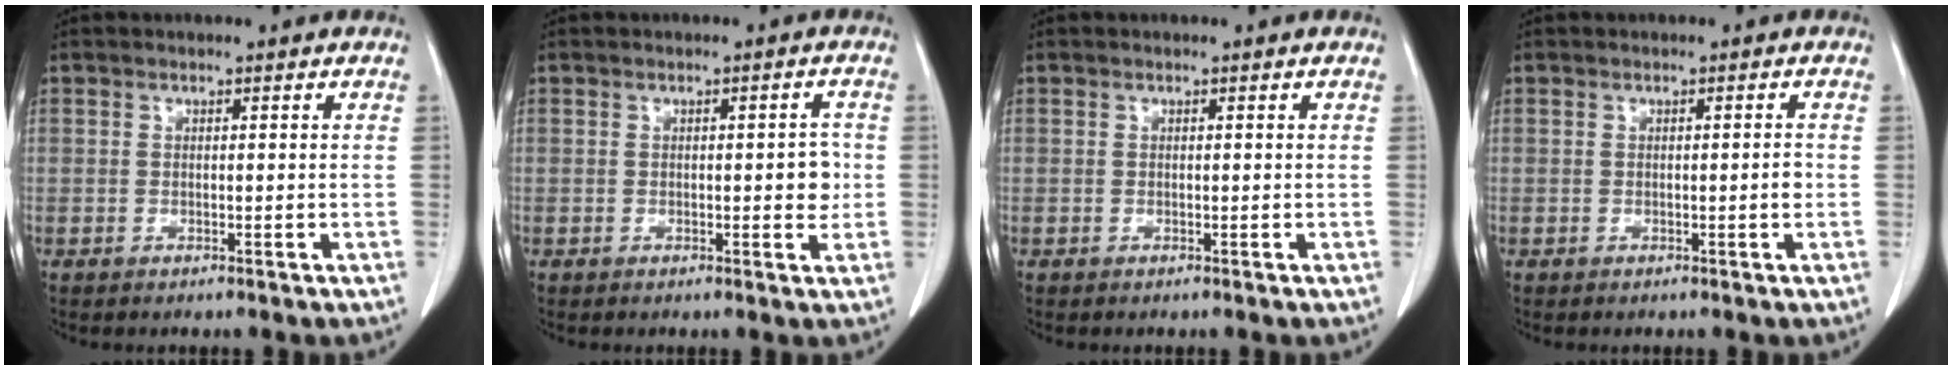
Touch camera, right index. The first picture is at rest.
{"total": 3.0, "force": [-0.1, 1.1, 2.8], "torque": [-0.032, 0.002, -0.001]}
{"total": 0.0}
{"total": 1.1, "force": [-0.2, 0.0, 1.0], "torque": [-0.013, 0.000, -0.002]}